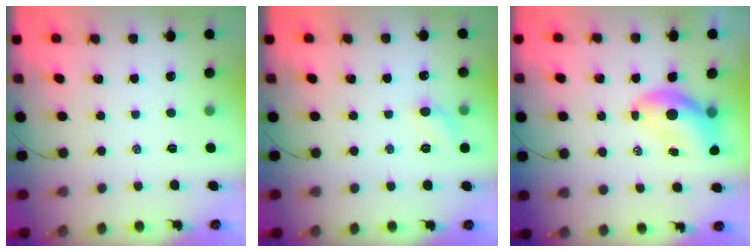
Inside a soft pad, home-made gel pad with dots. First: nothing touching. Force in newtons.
{"total": 6.3, "press": 5.9, "slide": 2.0}
{"total": 8.4, "press": 8.2, "slide": 1.6}